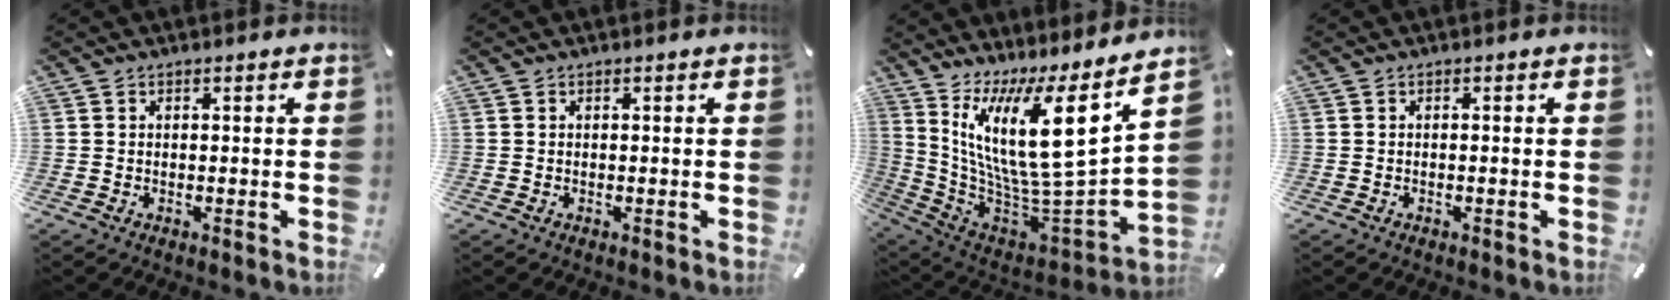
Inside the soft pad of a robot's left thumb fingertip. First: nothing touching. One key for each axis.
{"total": 0.0}
{"total": 20.9, "fx": 8.4, "fy": 5.7, "fz": 18.3, "tx": -0.342, "ty": -0.090, "tz": 0.137}
{"total": 0.7, "fx": -0.3, "fy": 0.1, "fz": 0.6, "tx": -0.011, "ty": -0.002, "tz": -0.005}